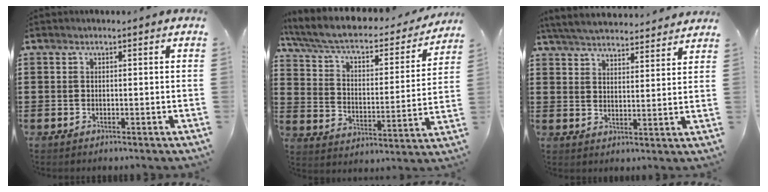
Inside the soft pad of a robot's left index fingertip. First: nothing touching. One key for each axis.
{"total": 6.4, "fx": 5.0, "fy": 1.8, "fz": 3.6, "tx": -0.091, "ty": -0.036, "tz": 0.082}
{"total": 5.1, "fx": 5.0, "fy": 0.2, "fz": 0.9, "tx": -0.037, "ty": -0.026, "tz": 0.089}